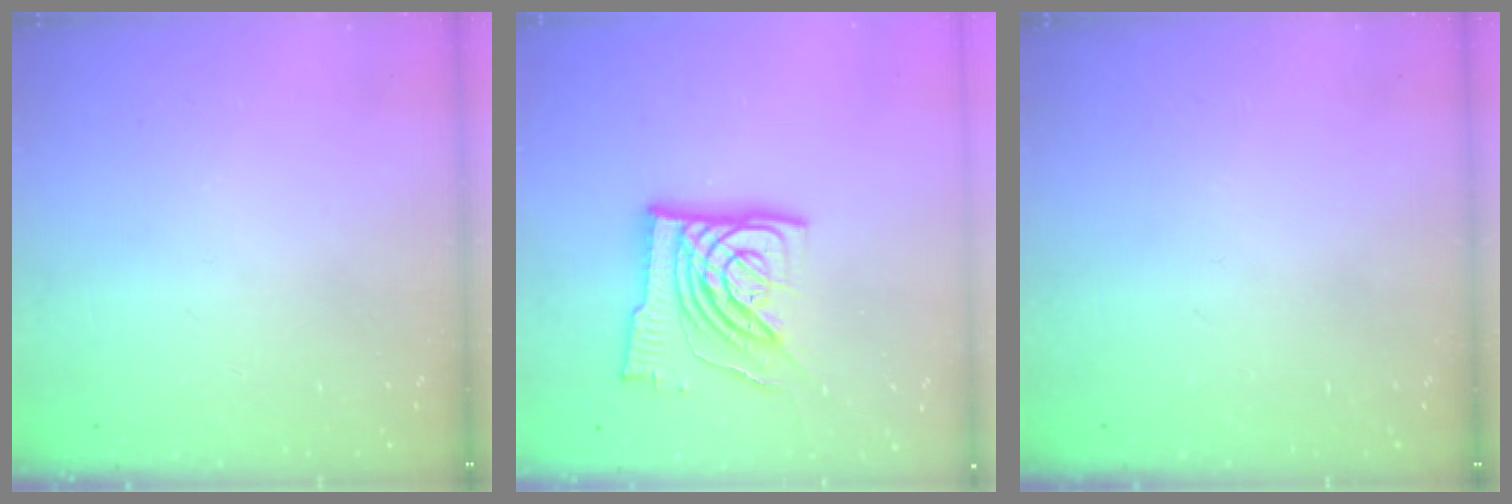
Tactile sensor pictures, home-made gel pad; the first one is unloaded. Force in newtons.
{"total": 14.1, "press": 13.9, "slide": 2.0}
{"total": 0.0}